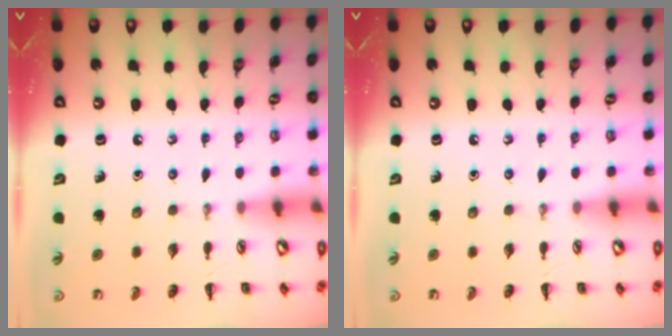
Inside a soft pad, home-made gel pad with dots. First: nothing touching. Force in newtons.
{"total": 0.0}